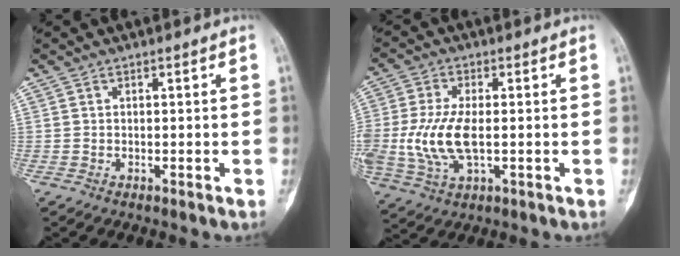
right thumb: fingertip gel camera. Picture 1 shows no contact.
{"total": 11.4, "force": [-0.9, 5.5, 9.9], "torque": [-0.228, -0.004, -0.013]}